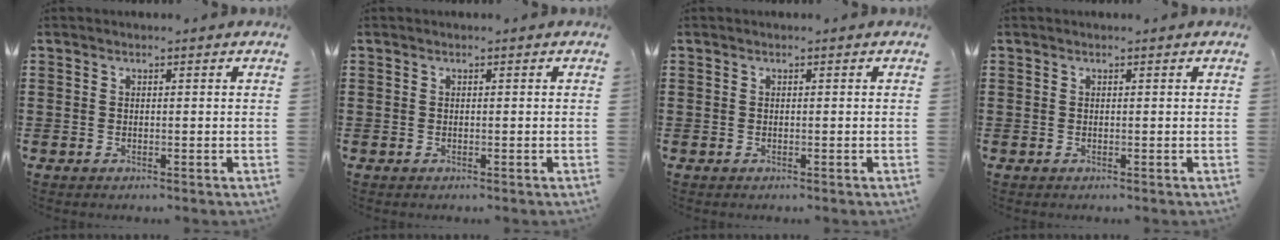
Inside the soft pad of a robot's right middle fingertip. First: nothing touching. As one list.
[{"total": 0.0}, {"total": 0.0}, {"total": 0.0}]